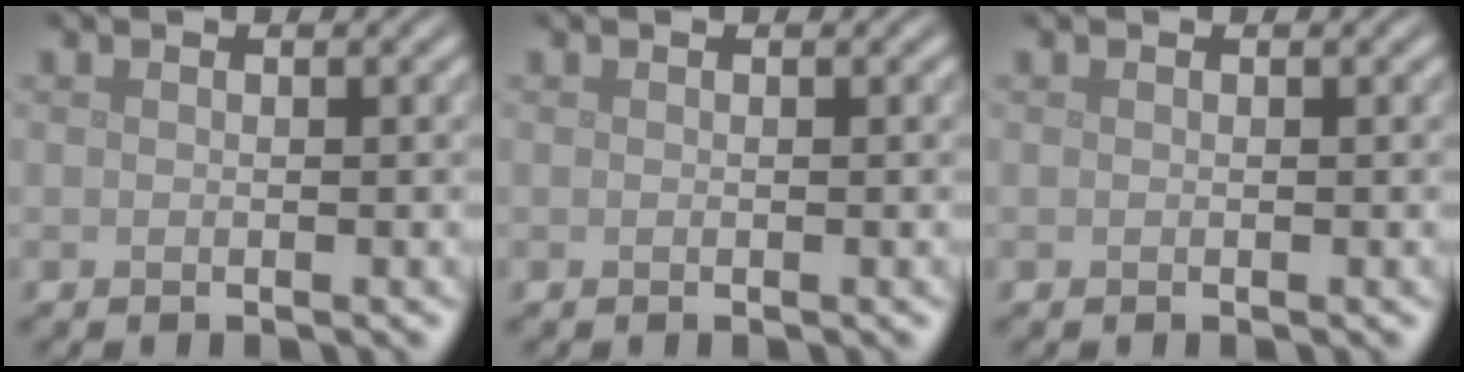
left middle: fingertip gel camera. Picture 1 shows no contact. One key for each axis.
{"total": 0.0}
{"total": 0.0}